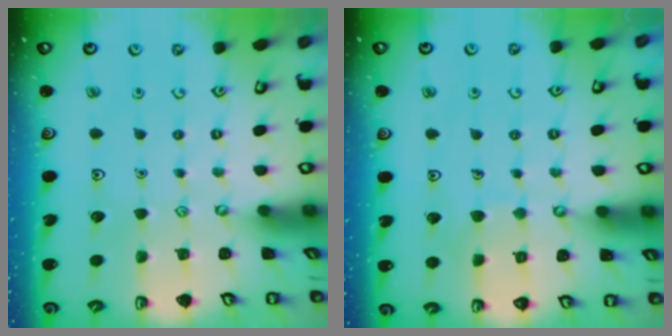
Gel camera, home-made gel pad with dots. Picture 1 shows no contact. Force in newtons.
{"total": 4.9, "press": 4.8, "slide": 0.3}